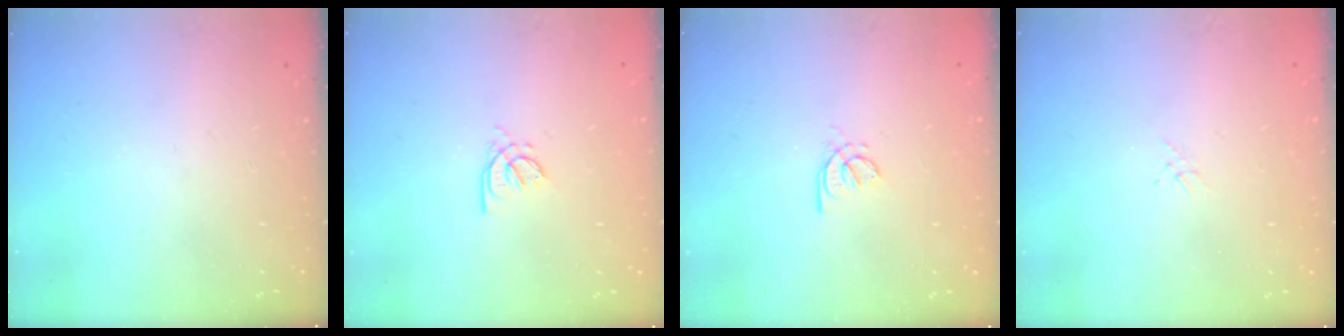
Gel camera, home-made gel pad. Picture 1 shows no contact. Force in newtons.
{"total": 2.4, "press": 2.4, "slide": 0.6}
{"total": 1.4, "press": 1.3, "slide": 0.4}
{"total": 1.3, "press": 1.2, "slide": 0.3}